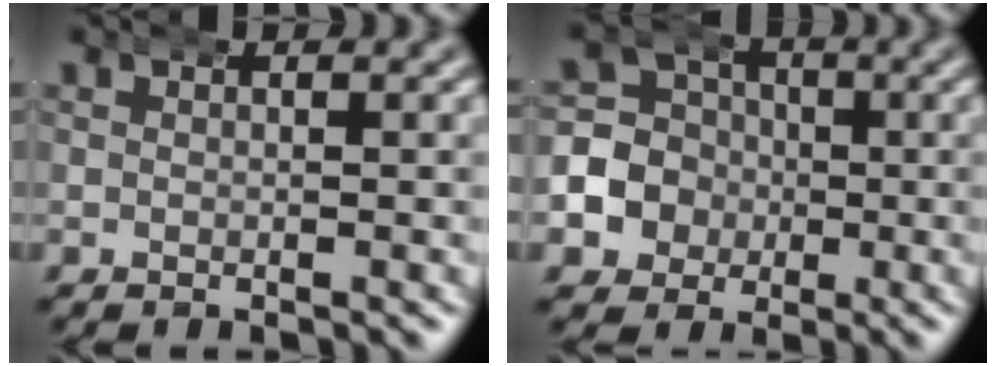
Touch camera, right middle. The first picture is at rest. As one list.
[{"total": 10.9, "force": [-1.0, 10.4, 3.1], "torque": [-0.111, -0.043, -0.020]}]